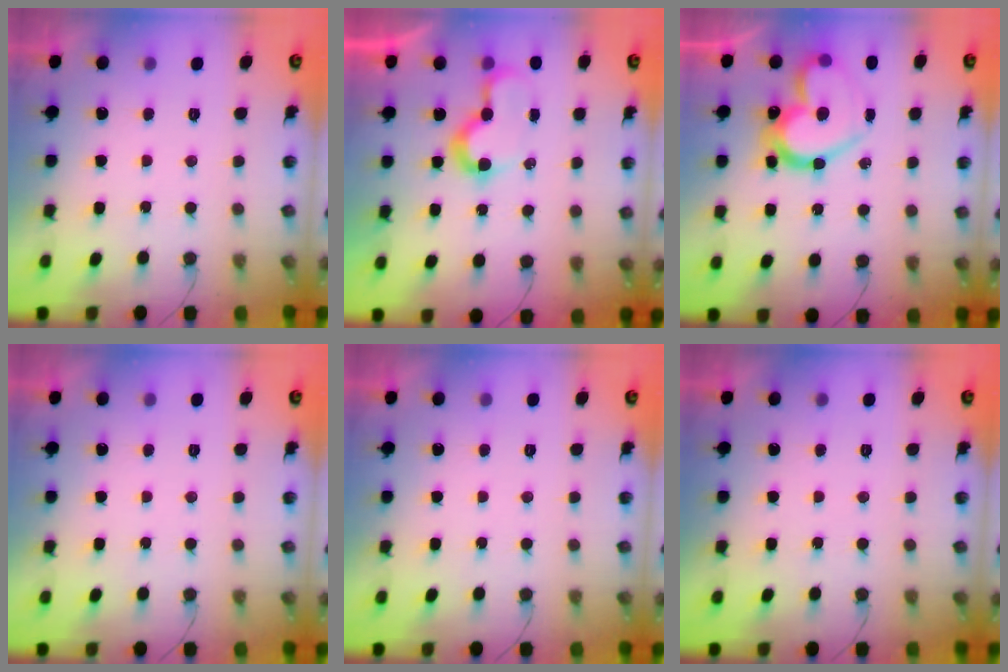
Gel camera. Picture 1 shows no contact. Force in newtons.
{"total": 7.6, "press": 7.6, "slide": 0.2}
{"total": 20.6, "press": 20.5, "slide": 1.8}
{"total": 0.0}
{"total": 0.0}
{"total": 0.0}